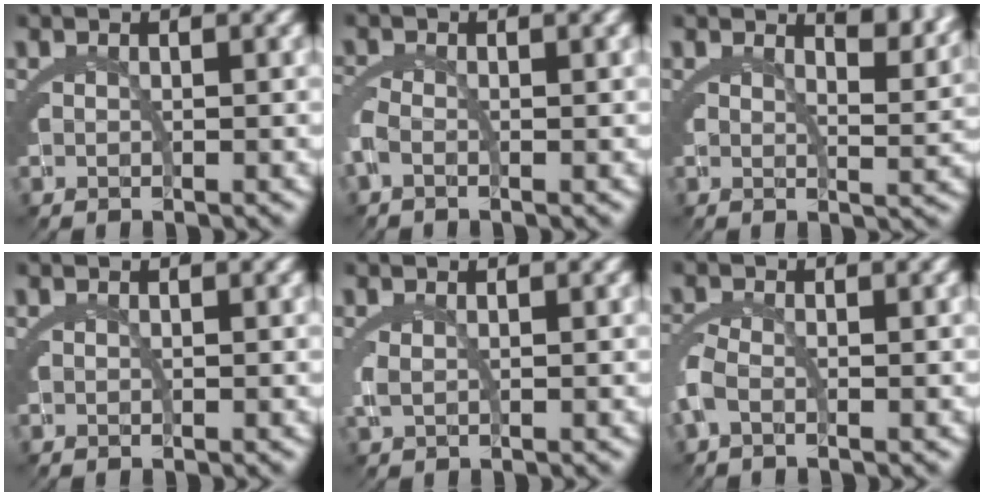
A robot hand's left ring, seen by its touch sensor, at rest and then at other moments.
{"total": 1.5, "force": [-0.3, 0.2, 1.5], "torque": [-0.038, -0.003, -0.002]}
{"total": 3.8, "force": [3.2, 0.2, 2.2], "torque": [-0.023, -0.007, 0.048]}
{"total": 0.0}
{"total": 1.1, "force": [0.4, 0.0, 1.0], "torque": [-0.033, -0.008, 0.016]}
{"total": 1.9, "force": [-0.5, 0.6, 1.7], "torque": [-0.051, -0.006, -0.006]}